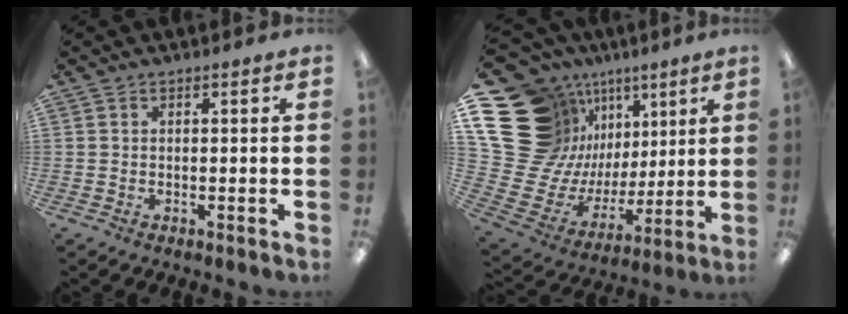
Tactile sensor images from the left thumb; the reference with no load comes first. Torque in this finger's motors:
{"motor_torque": [0.53, 0.97, 1.59, -1.18, 0.54]}